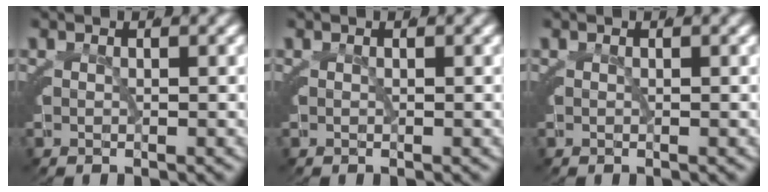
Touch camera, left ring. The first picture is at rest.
{"total": 0.0}
{"total": 0.0}